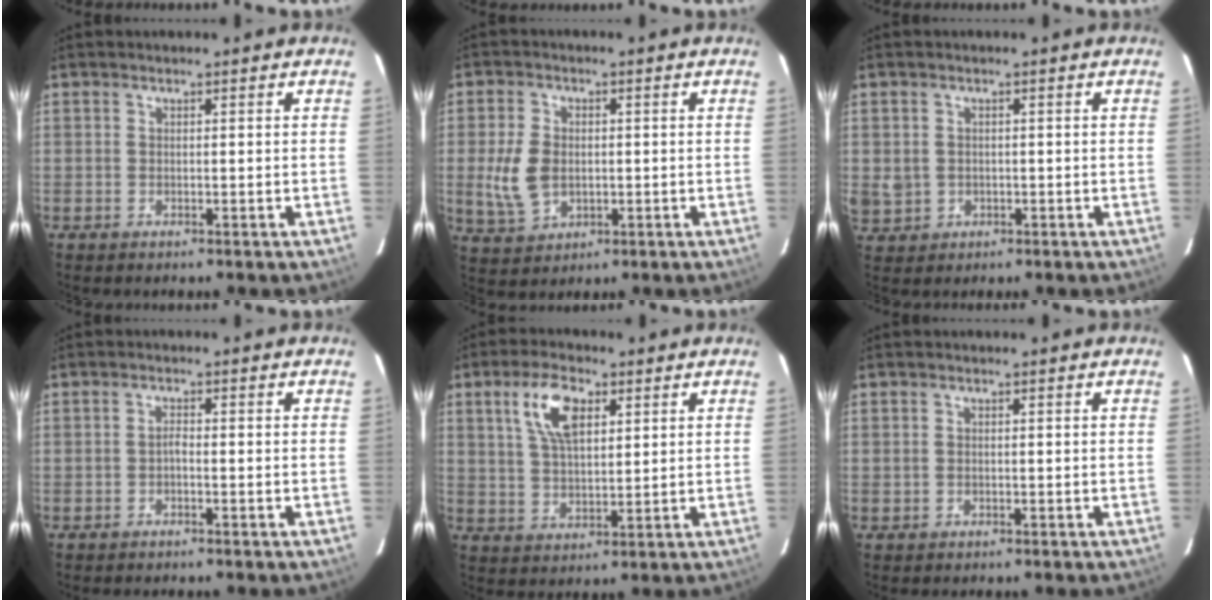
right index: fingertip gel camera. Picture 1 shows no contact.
{"total": 8.2, "force": [-0.6, 5.9, 5.7], "torque": [-0.127, 0.001, -0.001]}
{"total": 5.7, "force": [-0.3, 5.3, 1.9], "torque": [-0.052, 0.003, 0.008]}
{"total": 1.0, "force": [-0.6, 0.3, 0.7], "torque": [-0.013, 0.006, -0.014]}
{"total": 9.0, "force": [3.8, 4.1, 7.0], "torque": [-0.132, 0.015, 0.075]}
{"total": 0.5, "force": [-0.1, 0.5, 0.1], "torque": [0.000, 0.001, -0.001]}